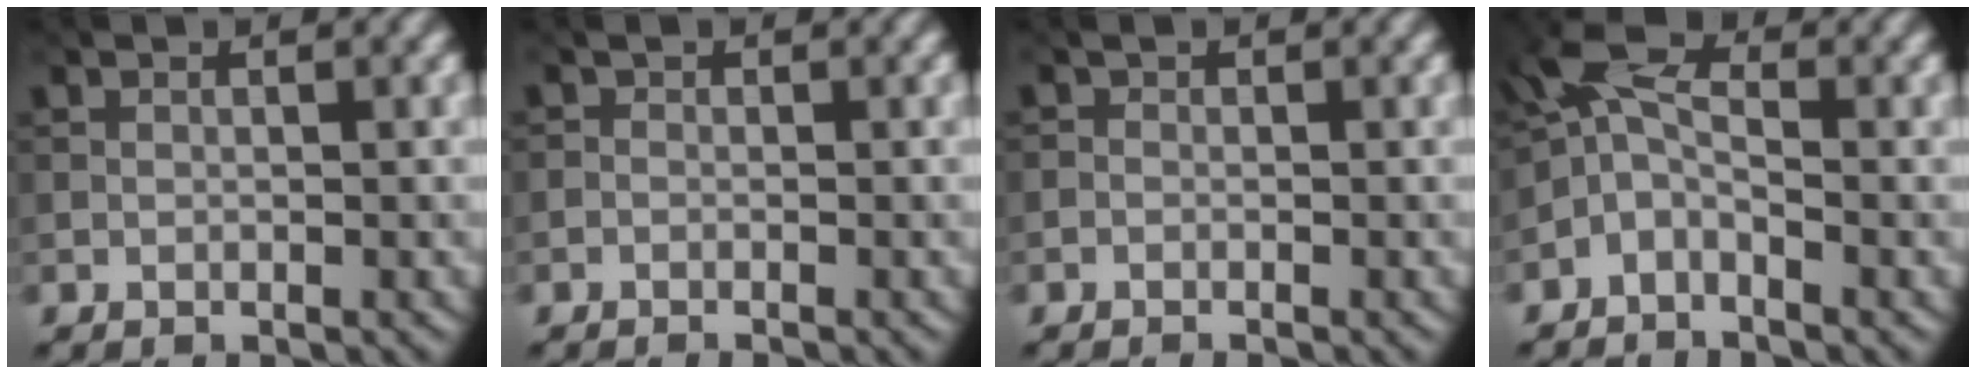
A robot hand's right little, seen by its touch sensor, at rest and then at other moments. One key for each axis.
{"total": 0.8, "fx": -0.7, "fy": 0.2, "fz": 0.3, "tx": -0.005, "ty": -0.003, "tz": -0.016}
{"total": 0.7, "fx": -0.6, "fy": 0.3, "fz": 0.2, "tx": -0.004, "ty": -0.002, "tz": -0.015}
{"total": 3.8, "fx": -1.3, "fy": 2.1, "fz": 2.9, "tx": -0.063, "ty": 0.012, "tz": -0.042}